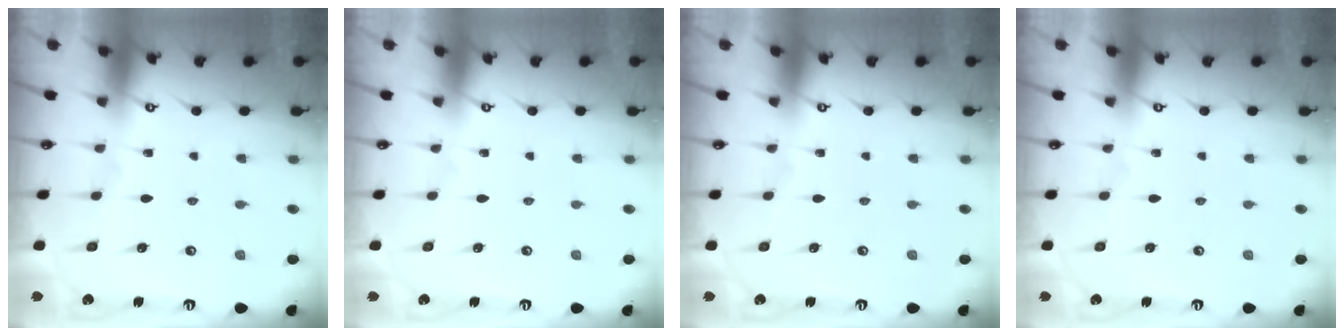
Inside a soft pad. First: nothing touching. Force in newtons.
{"total": 0.0}
{"total": 0.0}
{"total": 0.0}